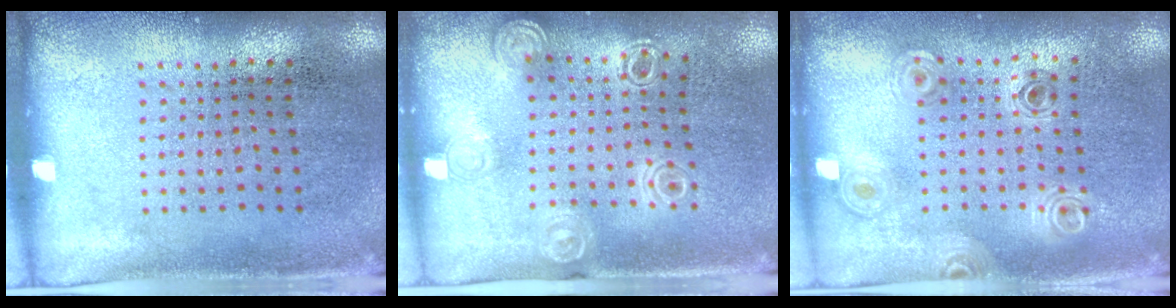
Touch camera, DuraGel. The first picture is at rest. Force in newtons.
{"total": 1.3, "press": 1.2, "slide": 0.3}
{"total": 1.0, "press": 0.9, "slide": 0.2}